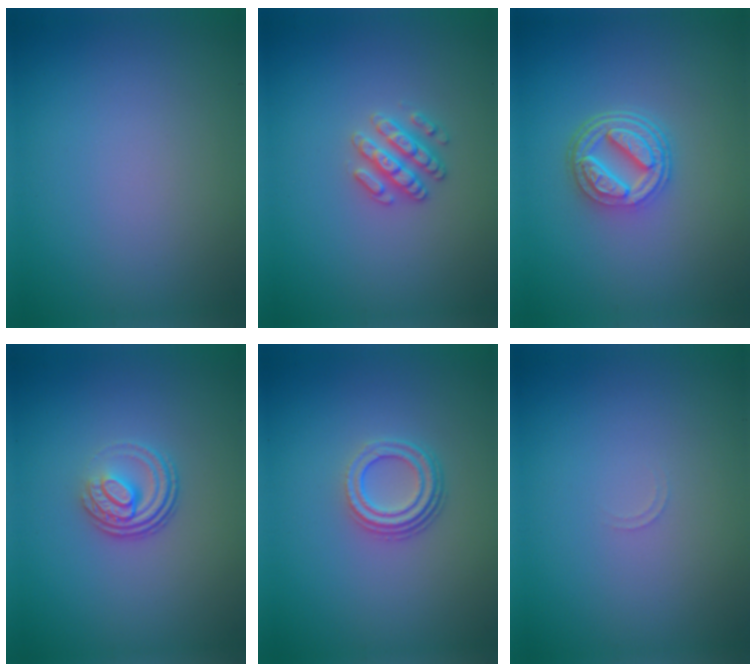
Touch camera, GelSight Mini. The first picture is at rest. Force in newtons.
{"total": 2.5, "press": 2.5, "slide": 0.4}
{"total": 4.9, "press": 3.6, "slide": 3.3}
{"total": 3.7, "press": 2.5, "slide": 2.8}
{"total": 3.4, "press": 2.5, "slide": 2.4}
{"total": 0.6, "press": 0.6, "slide": 0.2}